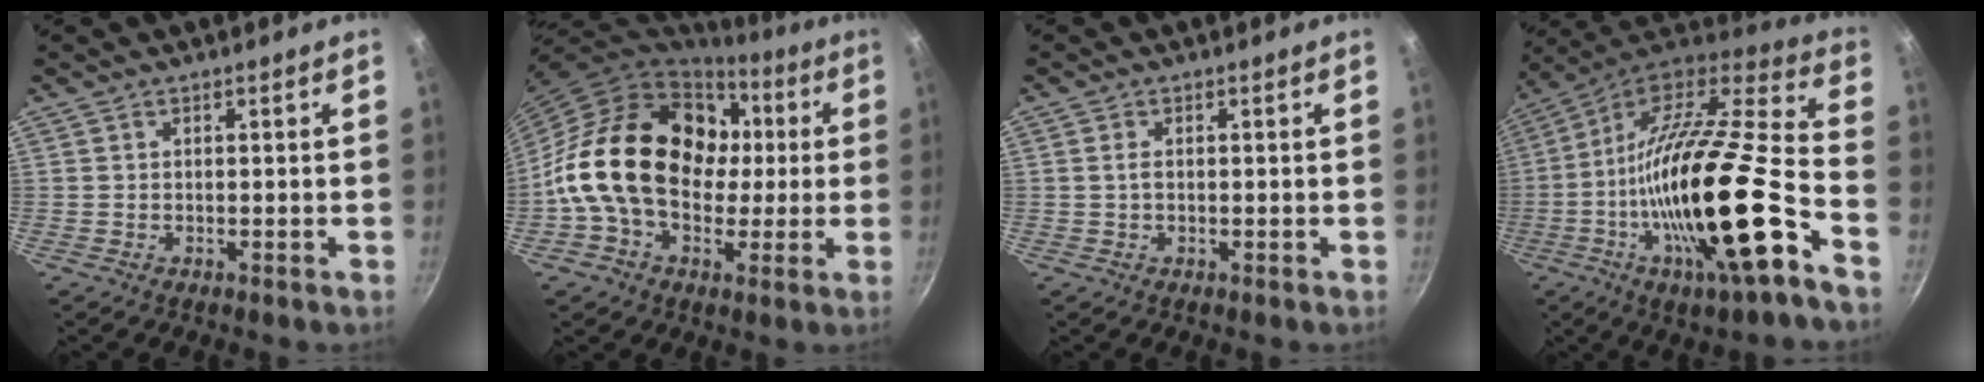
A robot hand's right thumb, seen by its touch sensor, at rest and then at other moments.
{"total": 23.5, "force": [1.0, 17.2, 16.0], "torque": [-0.249, 0.043, 0.012]}
{"total": 1.3, "force": [0.1, 0.9, 1.0], "torque": [-0.020, 0.003, 0.000]}
{"total": 29.7, "force": [-10.3, 7.0, 27.0], "torque": [-0.431, 0.018, -0.189]}